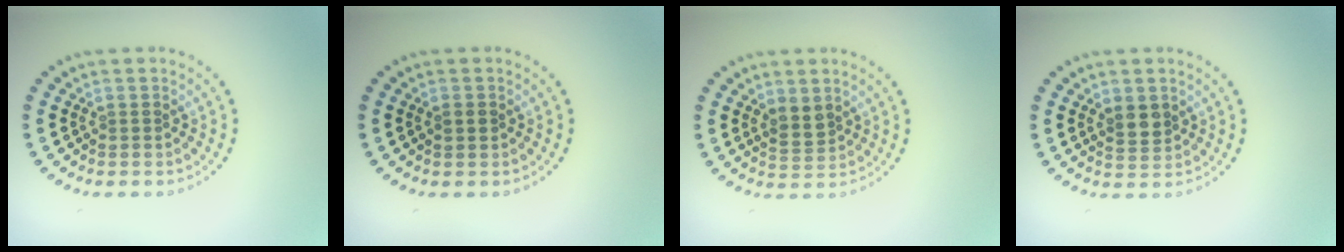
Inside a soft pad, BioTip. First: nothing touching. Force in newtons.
{"total": 1.1, "press": 1.1, "slide": 0.1}
{"total": 1.7, "press": 1.5, "slide": 0.8}
{"total": 1.9, "press": 1.7, "slide": 0.8}